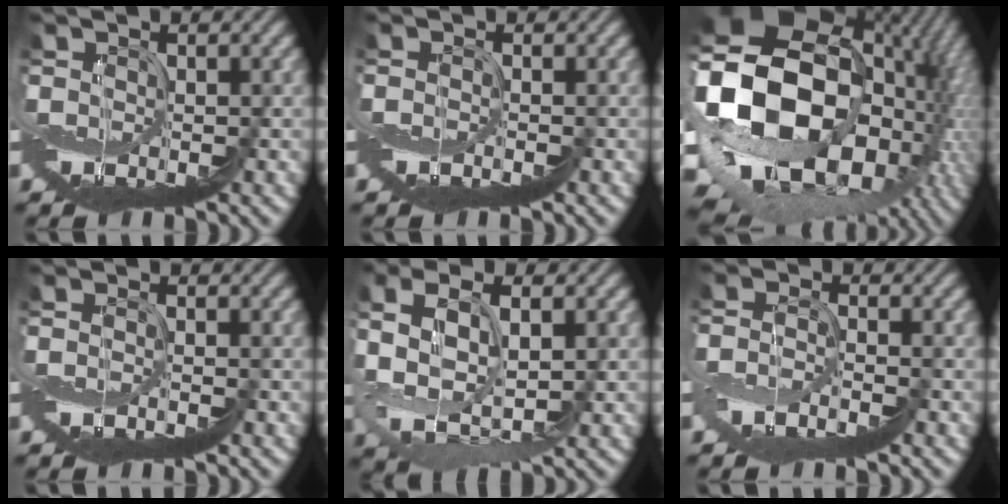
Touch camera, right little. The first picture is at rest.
{"total": 2.5, "force": [-2.1, -1.0, -1.0], "torque": [0.008, 0.012, -0.033]}
{"total": 14.3, "force": [1.7, 11.0, 8.9], "torque": [-0.234, 0.004, 0.053]}
{"total": 2.6, "force": [-2.1, -1.3, -0.9], "torque": [0.002, 0.010, -0.036]}
{"total": 2.8, "force": [1.4, 0.6, 2.3], "torque": [-0.096, 0.019, 0.023]}
{"total": 3.2, "force": [-2.2, -2.1, -1.0], "torque": [-0.014, 0.001, -0.051]}